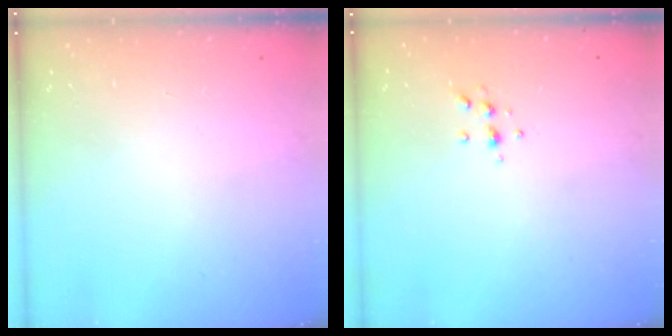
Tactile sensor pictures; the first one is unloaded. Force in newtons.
{"total": 5.4, "press": 5.4, "slide": 0.7}